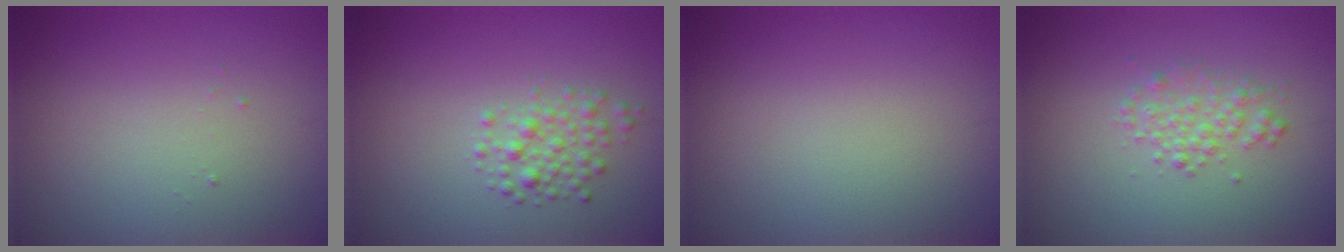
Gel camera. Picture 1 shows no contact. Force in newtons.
{"total": 2.2, "press": 2.2, "slide": 0.1}
{"total": 0.0}
{"total": 2.0, "press": 2.0, "slide": 0.0}